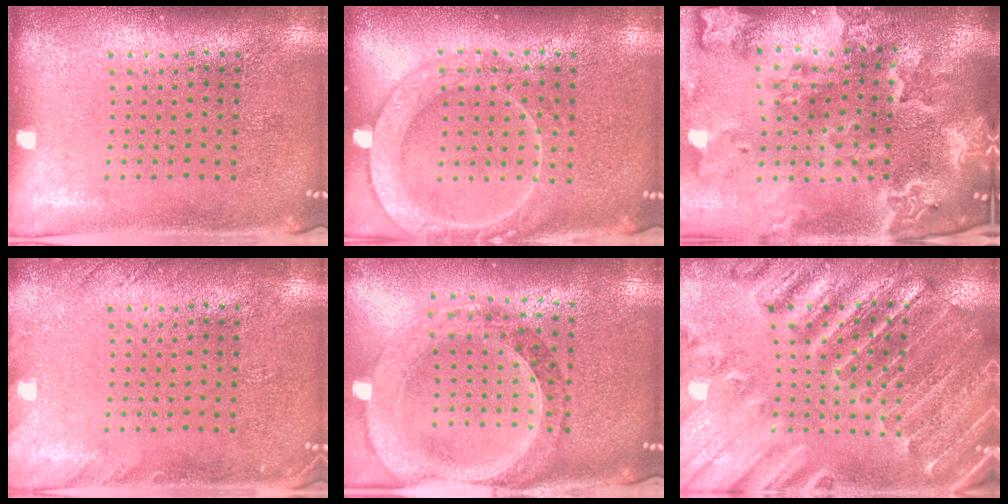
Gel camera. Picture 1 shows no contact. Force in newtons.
{"total": 3.4, "press": 3.3, "slide": 0.5}
{"total": 4.6, "press": 3.8, "slide": 2.6}
{"total": 1.4, "press": 1.4, "slide": 0.1}
{"total": 1.5, "press": 1.4, "slide": 0.5}
{"total": 2.7, "press": 2.7, "slide": 0.4}